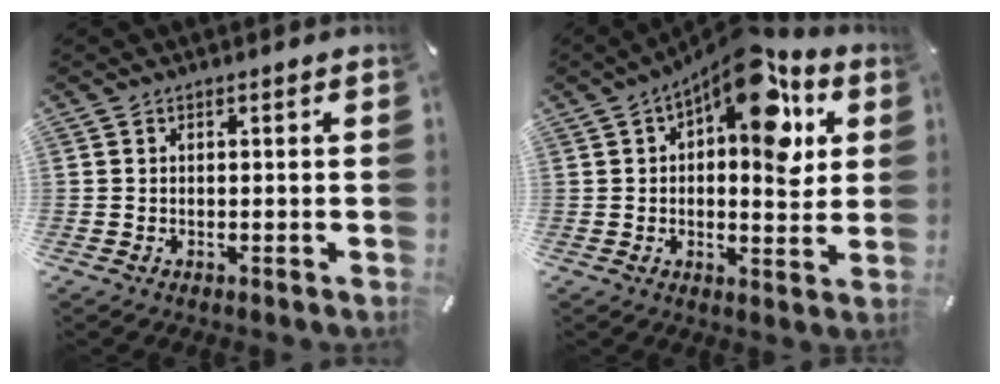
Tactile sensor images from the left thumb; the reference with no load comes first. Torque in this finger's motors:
{"motor_torque": [1.97, 3.04, 0.75, 0.39, 0.08]}